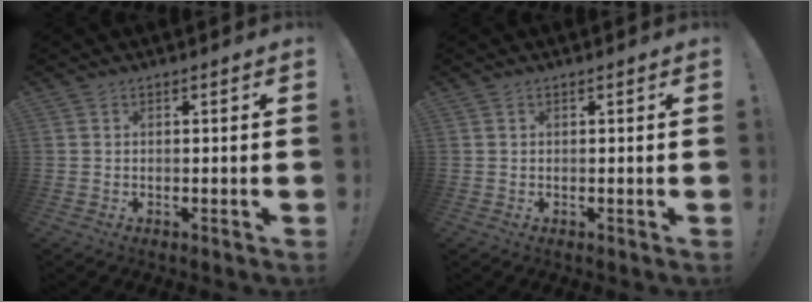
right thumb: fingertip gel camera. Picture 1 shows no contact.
{"total": 0.0}